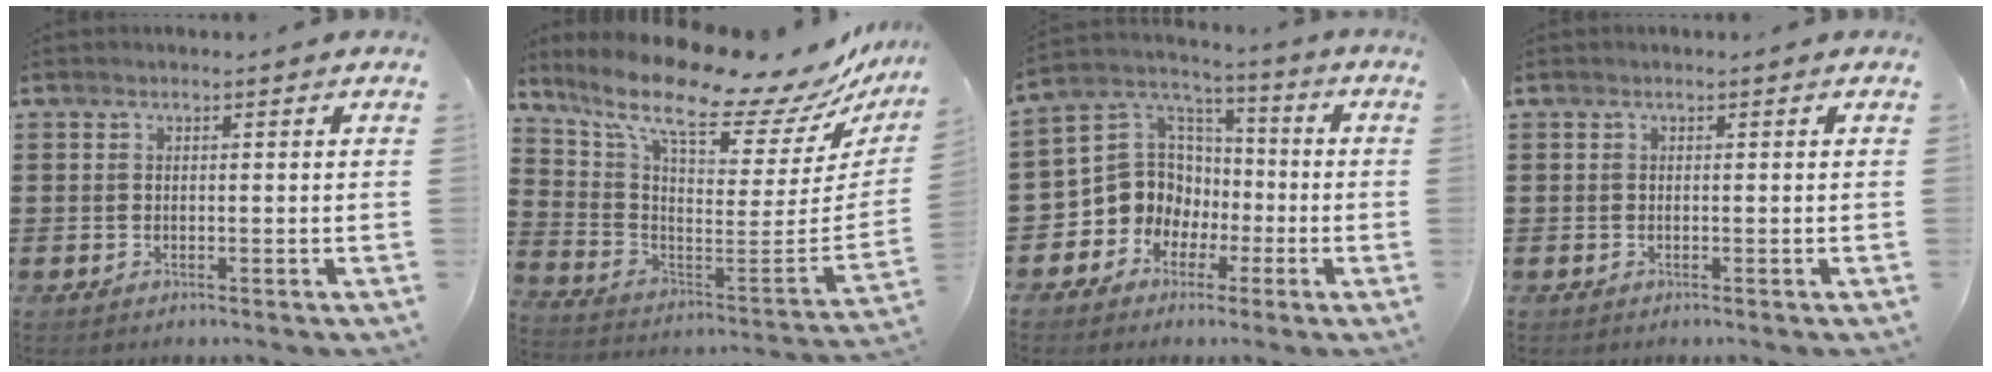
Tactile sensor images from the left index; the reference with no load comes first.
{"total": 12.6, "force": [9.6, 2.6, 7.7], "torque": [-0.162, -0.080, 0.154]}
{"total": 10.1, "force": [-1.9, 9.5, 2.7], "torque": [-0.108, -0.004, -0.032]}
{"total": 0.0}